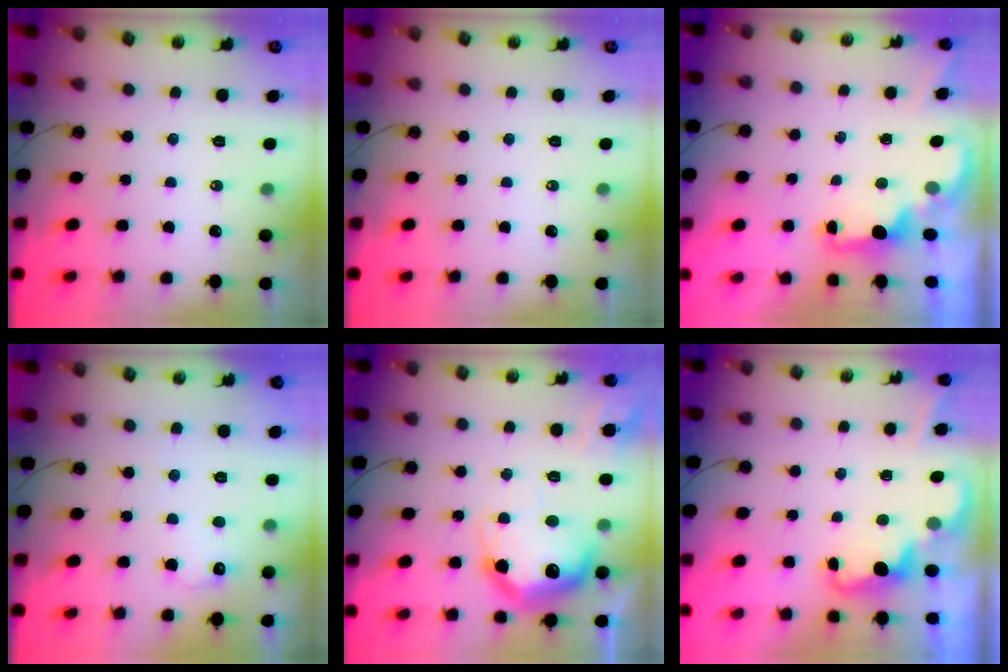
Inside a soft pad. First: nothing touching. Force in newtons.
{"total": 0.0}
{"total": 1.7, "press": 1.5, "slide": 0.7}
{"total": 6.0, "press": 6.0, "slide": 0.5}
{"total": 21.8, "press": 21.8, "slide": 1.5}
{"total": 2.0, "press": 1.9, "slide": 0.5}